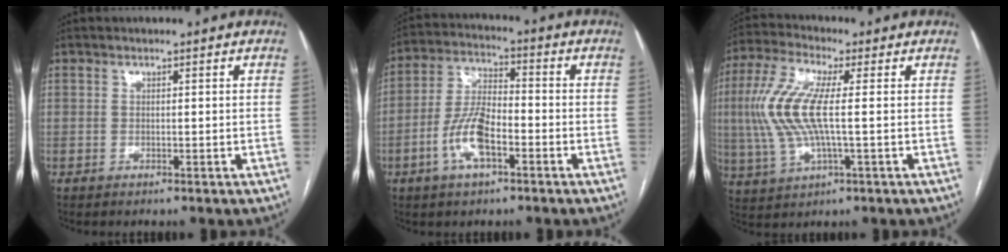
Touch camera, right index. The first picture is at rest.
{"total": 9.3, "force": [-3.6, 3.5, 7.8], "torque": [-0.168, 0.009, -0.069]}
{"total": 11.3, "force": [0.5, 2.7, 11.0], "torque": [-0.259, 0.011, 0.008]}